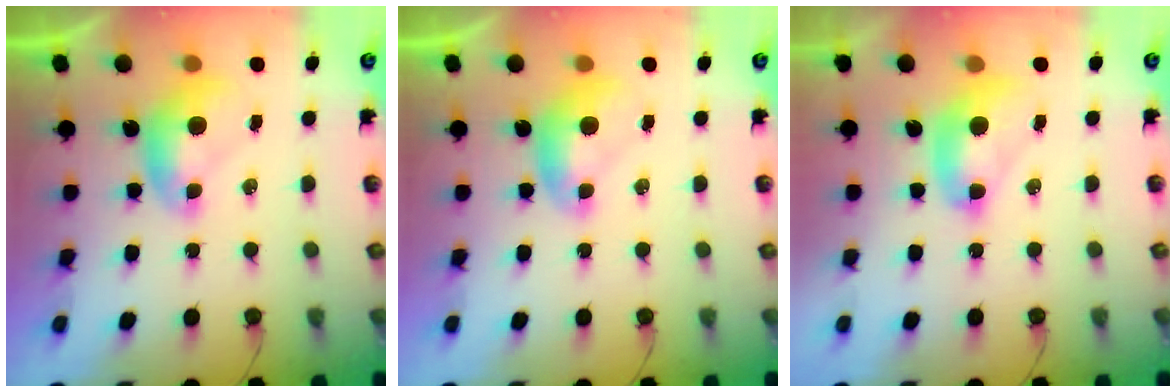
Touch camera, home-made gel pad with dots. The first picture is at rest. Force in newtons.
{"total": 0.0}
{"total": 2.7, "press": 2.7, "slide": 0.1}